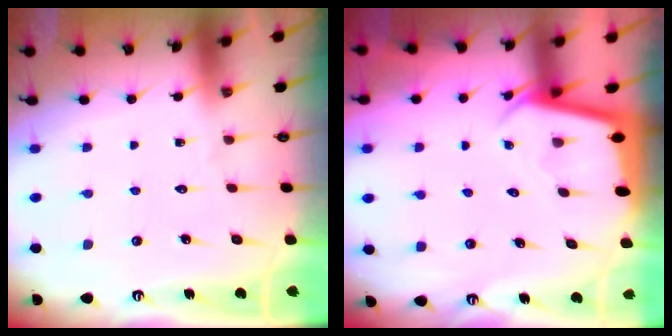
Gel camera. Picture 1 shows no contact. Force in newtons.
{"total": 2.3, "press": 2.3, "slide": 0.1}